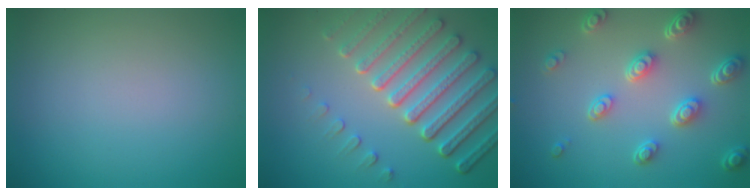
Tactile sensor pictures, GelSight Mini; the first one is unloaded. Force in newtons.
{"total": 7.1, "press": 5.4, "slide": 4.6}
{"total": 4.9, "press": 3.7, "slide": 3.2}